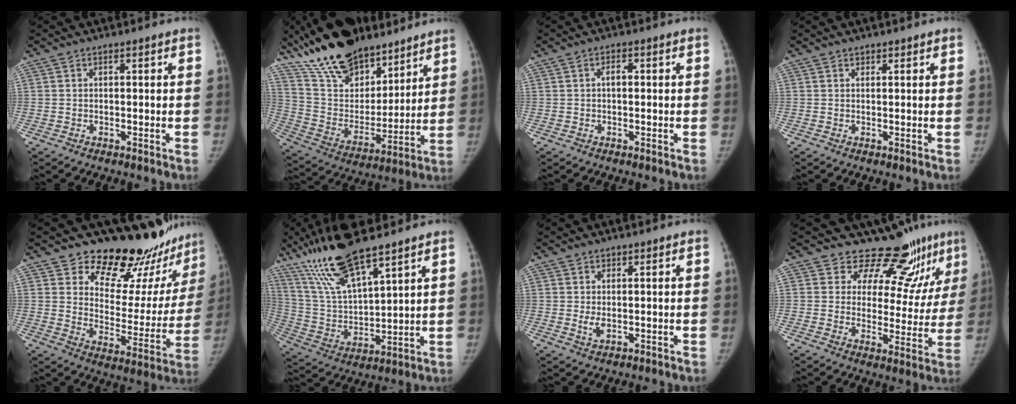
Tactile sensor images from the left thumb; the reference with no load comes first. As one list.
[{"total": 24.3, "force": [18.9, 10.9, 10.8], "torque": [-0.167, -0.069, 0.333]}, {"total": 1.4, "force": [0.0, 0.8, 1.1], "torque": [-0.012, -0.002, -0.005]}, {"total": 0.9, "force": [0.8, 0.3, 0.1], "torque": [0.001, -0.005, 0.015]}, {"total": 21.1, "force": [17.9, 8.1, 7.6], "torque": [-0.048, -0.148, 0.241]}, {"total": 17.4, "force": [12.7, 3.7, 11.3], "torque": [-0.210, -0.050, 0.256]}, {"total": 1.8, "force": [0.4, 1.0, 1.5], "torque": [-0.029, -0.007, 0.013]}, {"total": 13.0, "force": [11.5, 4.6, 3.8], "torque": [-0.006, -0.095, 0.152]}]